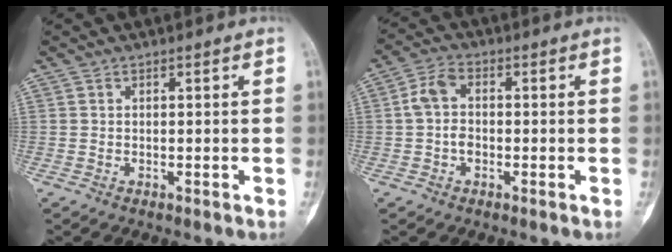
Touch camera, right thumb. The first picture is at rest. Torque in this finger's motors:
{"motor_torque": [0.08, 0.04, 0.27, -0.28, 0.00]}